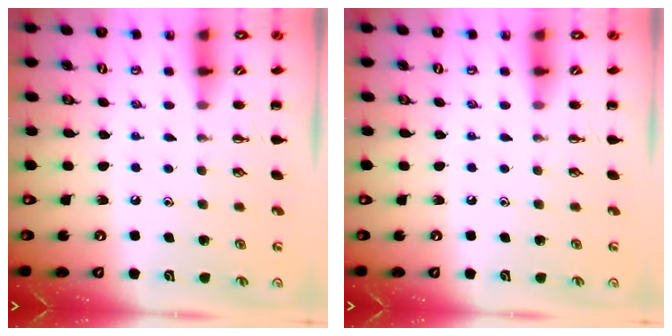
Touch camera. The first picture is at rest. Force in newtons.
{"total": 0.0}